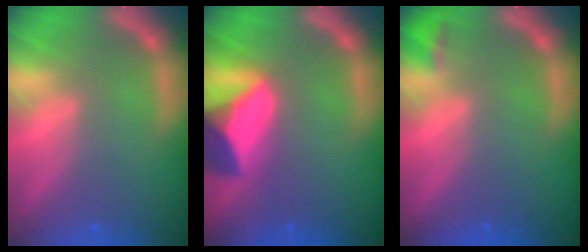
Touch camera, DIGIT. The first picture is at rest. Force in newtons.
{"total": 9.4}
{"total": 1.4}